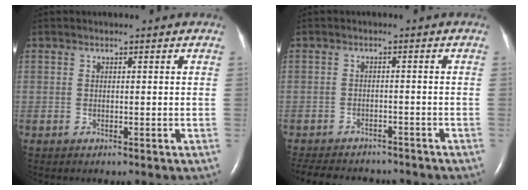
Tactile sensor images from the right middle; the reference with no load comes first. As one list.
[{"total": 11.5, "force": [-10.3, 3.6, 3.8], "torque": [-0.079, -0.003, -0.133]}]